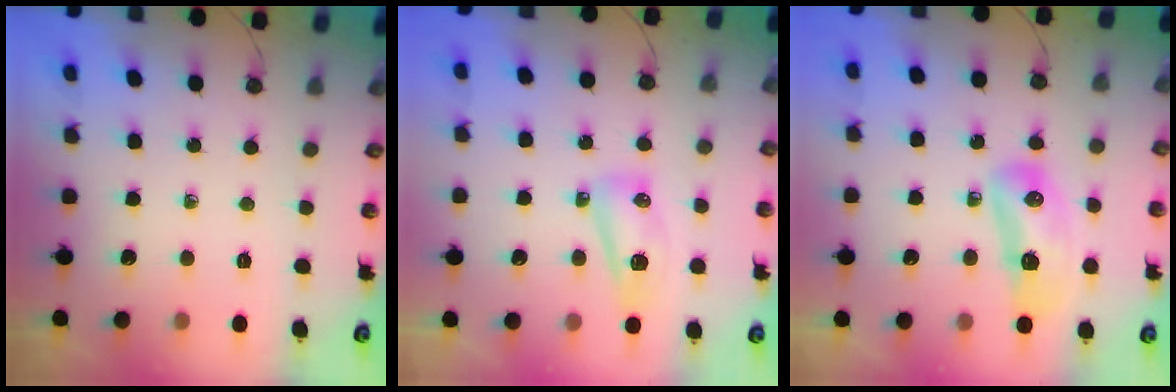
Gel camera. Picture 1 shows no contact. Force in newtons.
{"total": 7.9, "press": 7.9, "slide": 1.1}
{"total": 13.9, "press": 11.8, "slide": 7.2}